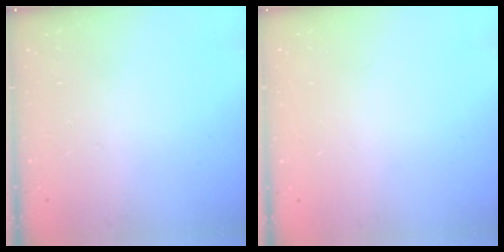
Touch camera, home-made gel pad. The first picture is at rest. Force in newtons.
{"total": 0.0}